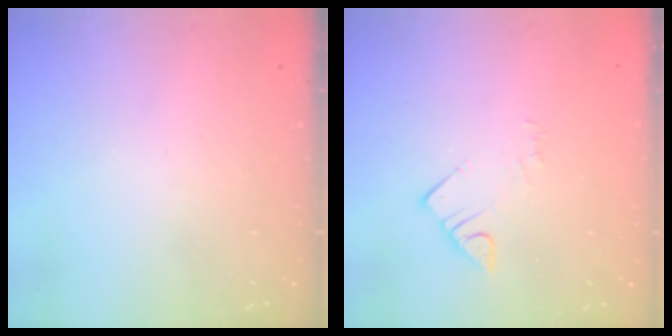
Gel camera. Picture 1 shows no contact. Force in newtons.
{"total": 2.8, "press": 2.8, "slide": 0.2}